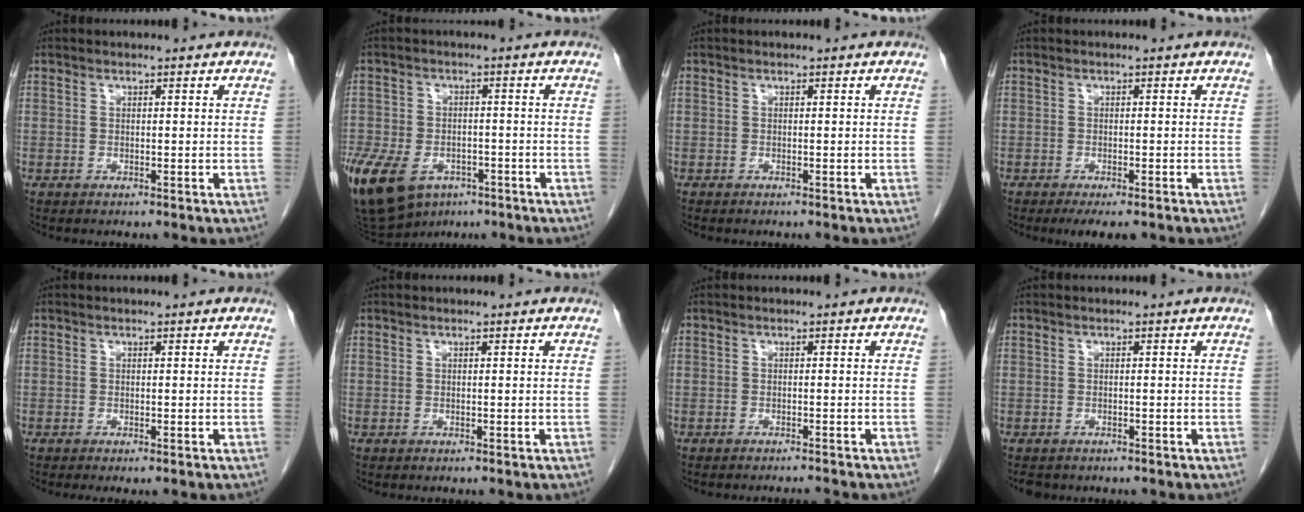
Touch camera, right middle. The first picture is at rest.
{"total": 22.1, "force": [-11.5, 14.8, 11.9], "torque": [-0.344, -0.028, -0.177]}
{"total": 0.7, "force": [-0.6, 0.1, 0.3], "torque": [-0.002, -0.001, -0.010]}
{"total": 4.3, "force": [-3.1, 1.2, 2.7], "torque": [-0.038, -0.011, -0.043]}
{"total": 0.9, "force": [-0.6, 0.0, 0.6], "torque": [-0.013, -0.007, -0.008]}
{"total": 0.0}
{"total": 2.2, "force": [-2.1, -0.7, 0.2], "torque": [-0.001, -0.007, -0.029]}
{"total": 2.2, "force": [-1.9, 1.2, 0.5], "torque": [-0.013, -0.002, -0.027]}